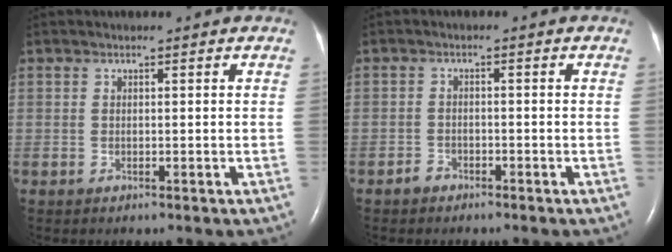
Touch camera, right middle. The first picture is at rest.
{"total": 1.5, "force": [-1.2, 0.9, 0.1], "torque": [-0.008, 0.003, -0.025]}